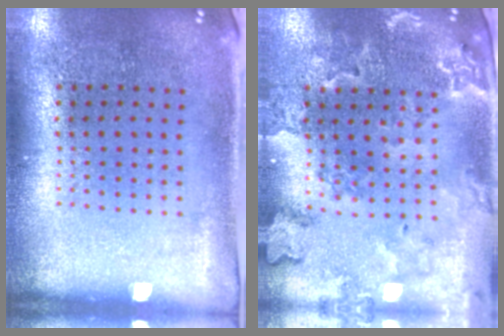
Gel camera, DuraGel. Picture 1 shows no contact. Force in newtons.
{"total": 1.8, "press": 1.8, "slide": 0.3}